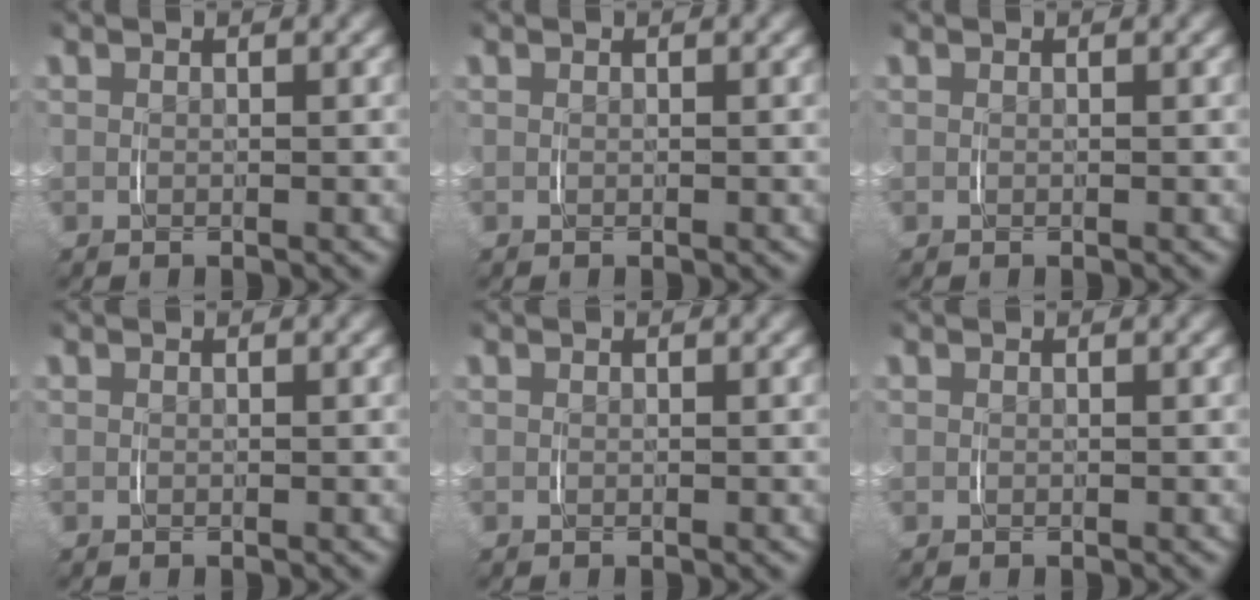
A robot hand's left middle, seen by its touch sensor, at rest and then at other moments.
{"total": 0.0}
{"total": 0.0}
{"total": 0.0}
{"total": 0.0}
{"total": 0.0}